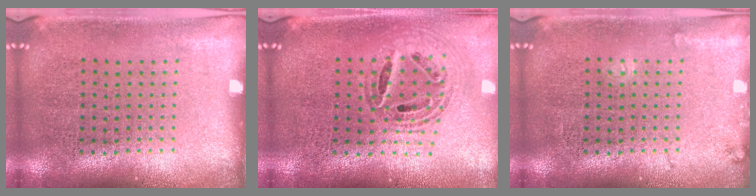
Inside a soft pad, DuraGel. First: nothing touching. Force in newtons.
{"total": 0.9, "press": 0.9, "slide": 0.2}
{"total": 1.2, "press": 1.2, "slide": 0.1}